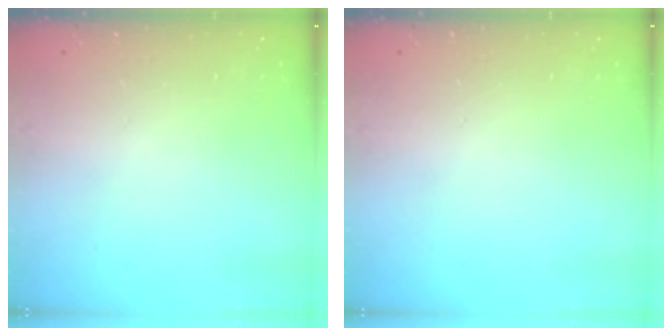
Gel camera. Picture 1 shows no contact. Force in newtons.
{"total": 0.0}